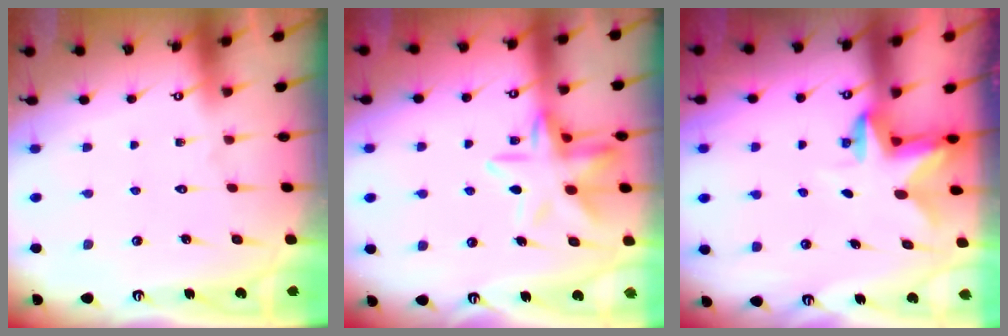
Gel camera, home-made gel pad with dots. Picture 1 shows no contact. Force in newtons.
{"total": 12.0, "press": 12.0, "slide": 1.2}
{"total": 2.7, "press": 2.7, "slide": 0.5}